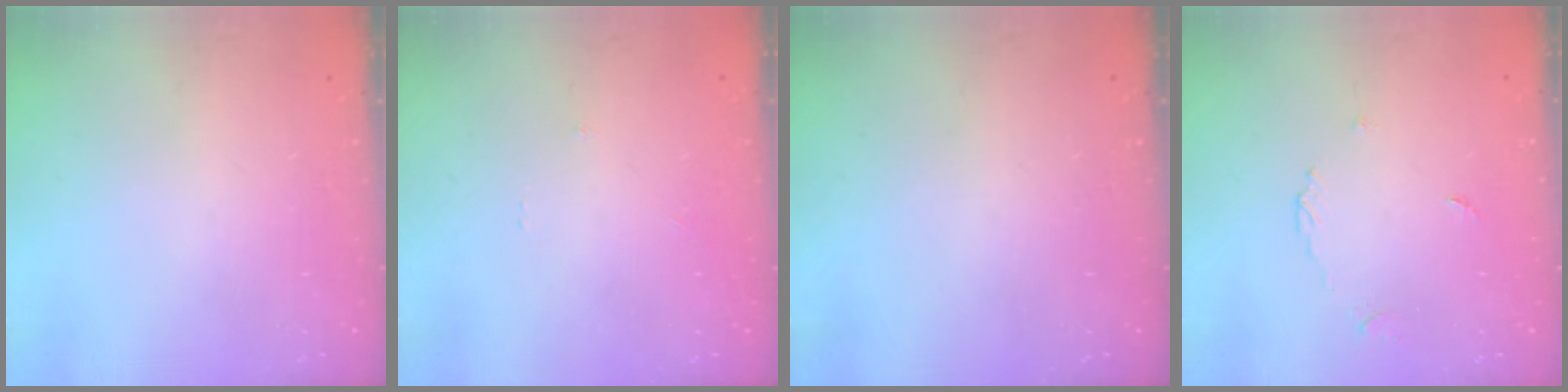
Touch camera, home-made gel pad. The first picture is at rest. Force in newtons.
{"total": 0.0}
{"total": 0.0}
{"total": 3.7, "press": 3.6, "slide": 0.3}